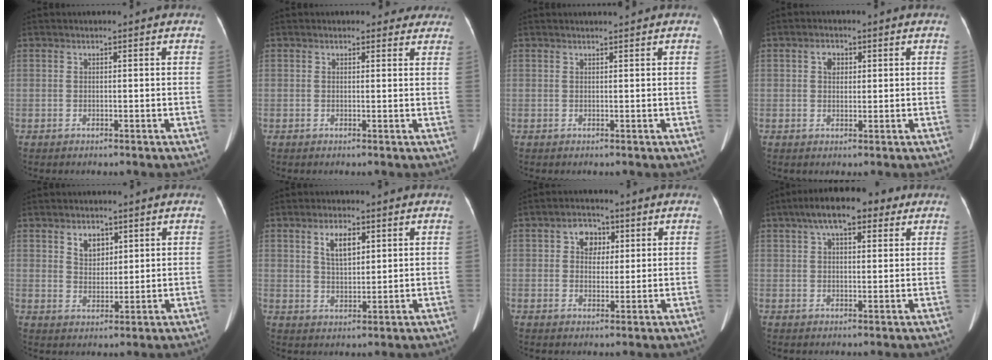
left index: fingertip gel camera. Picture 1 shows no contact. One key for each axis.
{"total": 3.2, "fx": 2.9, "fy": 1.4, "fz": 0.3, "tx": 0.013, "ty": 0.001, "tz": 0.018}
{"total": 1.2, "fx": 1.1, "fy": -0.3, "fz": 0.3, "tx": -0.004, "ty": 0.005, "tz": 0.021}
{"total": 2.2, "fx": 0.8, "fy": 1.7, "fz": 1.3, "tx": -0.023, "ty": 0.010, "tz": 0.012}
{"total": 3.8, "fx": 2.1, "fy": 2.5, "fz": 2.0, "tx": -0.036, "ty": 0.009, "tz": 0.042}
{"total": 4.8, "fx": 2.2, "fy": 2.0, "fz": 3.7, "tx": -0.070, "ty": 0.008, "tz": 0.041}
{"total": 4.2, "fx": 1.4, "fy": 3.2, "fz": 2.3, "tx": -0.037, "ty": 0.016, "tz": 0.024}
{"total": 10.4, "fx": 6.3, "fy": 3.7, "fz": 7.4, "tx": -0.121, "ty": 0.039, "tz": 0.096}